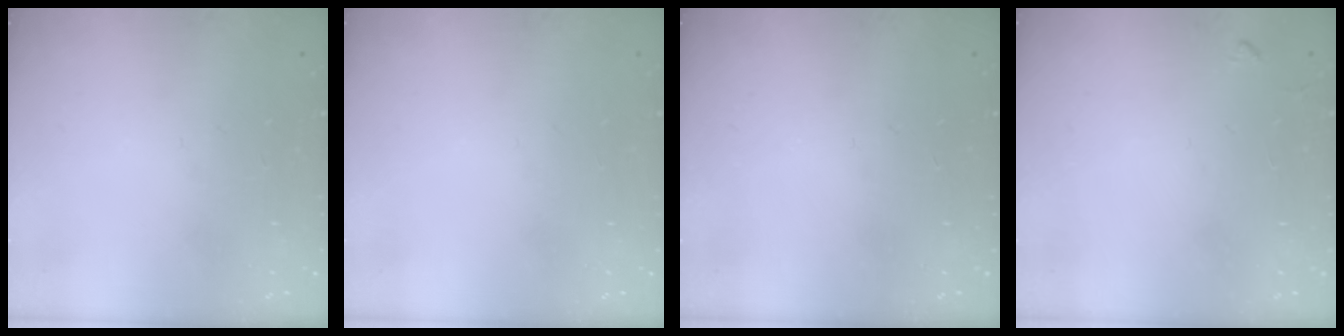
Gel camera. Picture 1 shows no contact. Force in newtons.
{"total": 0.0}
{"total": 0.0}
{"total": 3.5, "press": 3.5, "slide": 0.5}